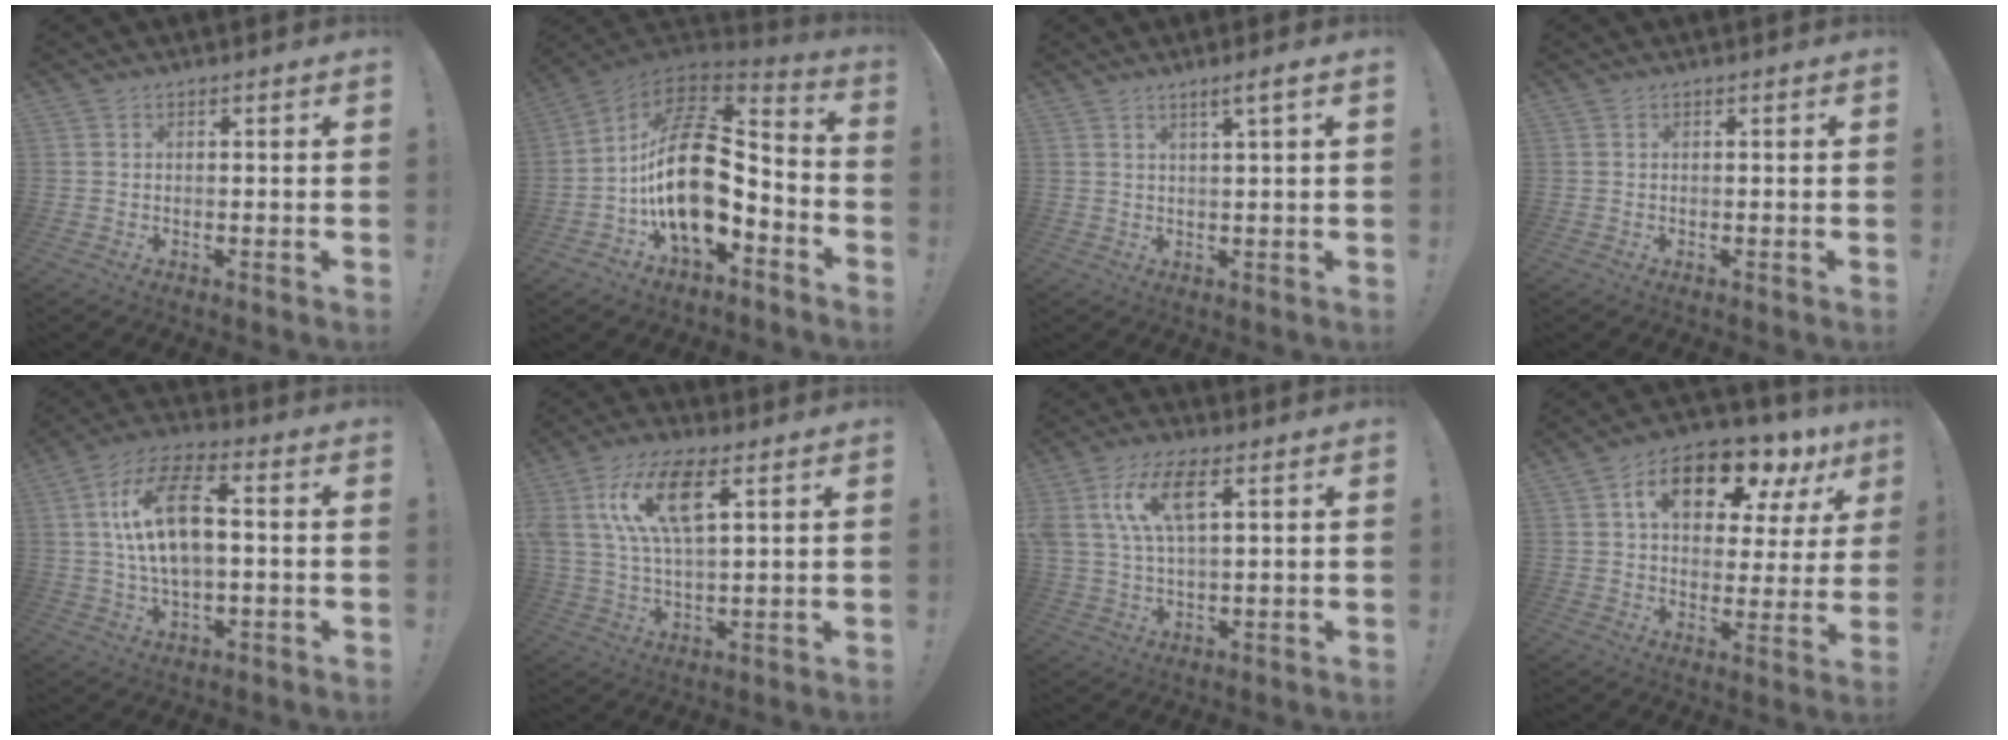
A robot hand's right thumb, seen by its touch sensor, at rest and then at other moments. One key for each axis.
{"total": 23.9, "fx": -0.9, "fy": 14.5, "fz": 19.0, "tx": -0.351, "ty": 0.016, "tz": -0.001}
{"total": 3.7, "fx": 2.1, "fy": -0.2, "fz": 3.1, "tx": -0.048, "ty": -0.008, "tz": 0.030}
{"total": 0.0}
{"total": 15.1, "fx": 1.9, "fy": 7.6, "fz": 12.9, "tx": -0.230, "ty": 0.014, "tz": 0.034}
{"total": 15.2, "fx": 6.4, "fy": 6.7, "fz": 12.1, "tx": -0.238, "ty": -0.001, "tz": 0.113}
{"total": 11.7, "fx": 4.6, "fy": 5.2, "fz": 9.5, "tx": -0.194, "ty": 0.002, "tz": 0.086}
{"total": 15.9, "fx": 9.0, "fy": 8.0, "fz": 10.4, "tx": -0.163, "ty": -0.048, "tz": 0.151}